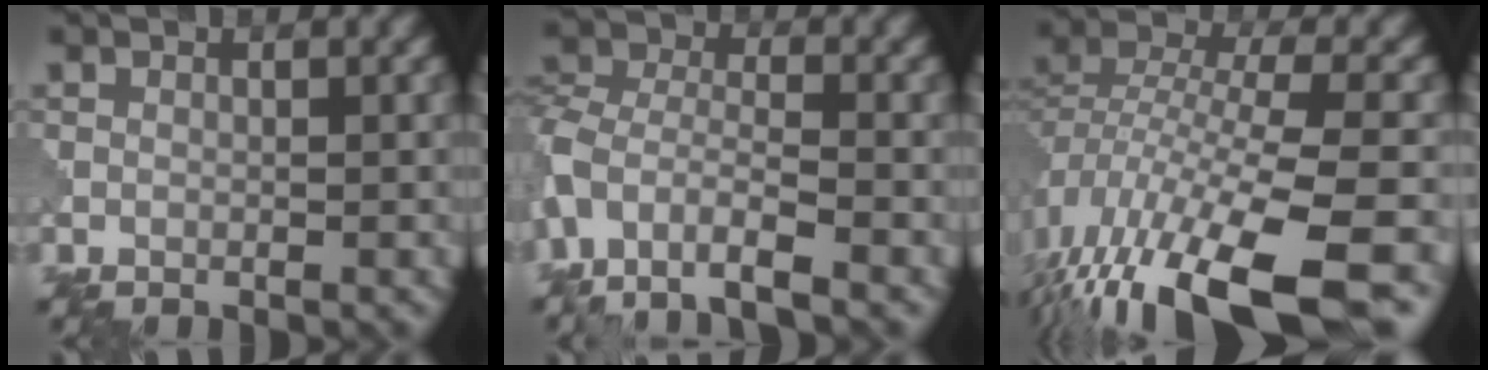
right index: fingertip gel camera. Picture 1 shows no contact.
{"total": 6.5, "force": [-3.6, 3.1, 4.5], "torque": [-0.093, -0.001, -0.080]}
{"total": 13.6, "force": [-8.9, 4.5, 9.3], "torque": [-0.197, -0.010, -0.142]}